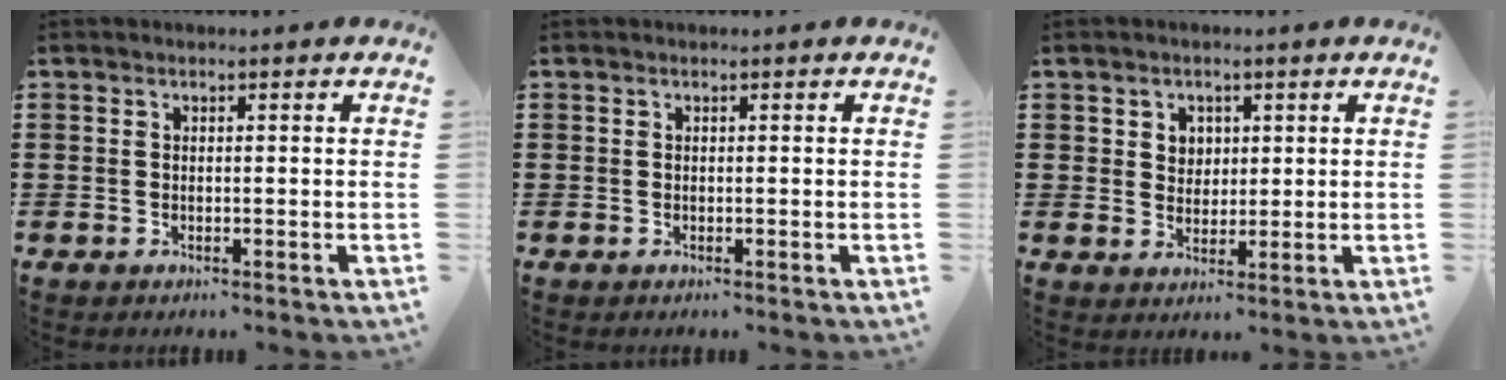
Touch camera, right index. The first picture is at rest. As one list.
[{"total": 0.0}, {"total": 2.8, "force": [1.2, 2.5, 0.5], "torque": [-0.021, 0.011, 0.021]}]